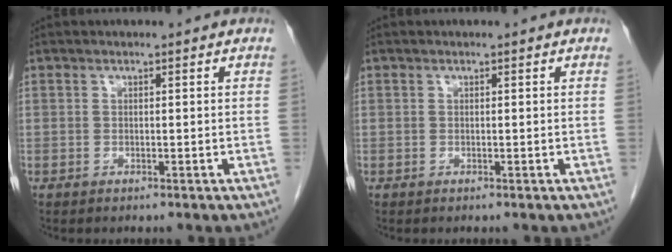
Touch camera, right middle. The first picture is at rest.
{"total": 0.0}